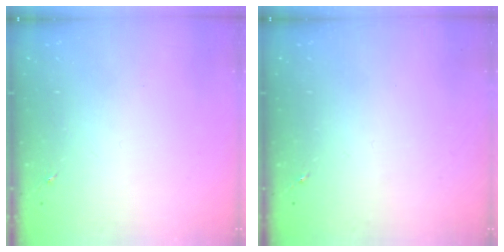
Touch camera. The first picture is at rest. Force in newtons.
{"total": 0.0}